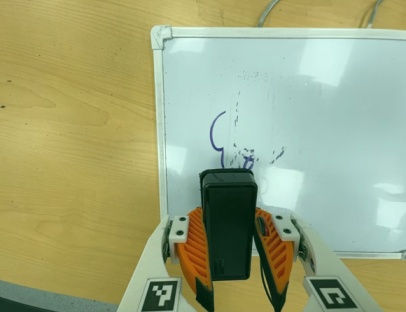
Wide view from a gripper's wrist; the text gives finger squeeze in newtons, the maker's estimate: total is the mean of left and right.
{"total": 5.9, "left": 5.3, "right": 6.4}